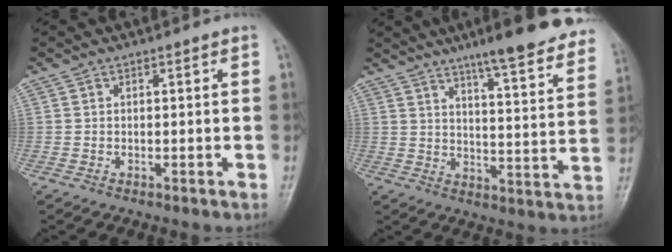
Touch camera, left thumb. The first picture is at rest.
{"total": 19.6, "force": [15.0, 2.9, 12.2], "torque": [-0.133, -0.062, 0.192]}